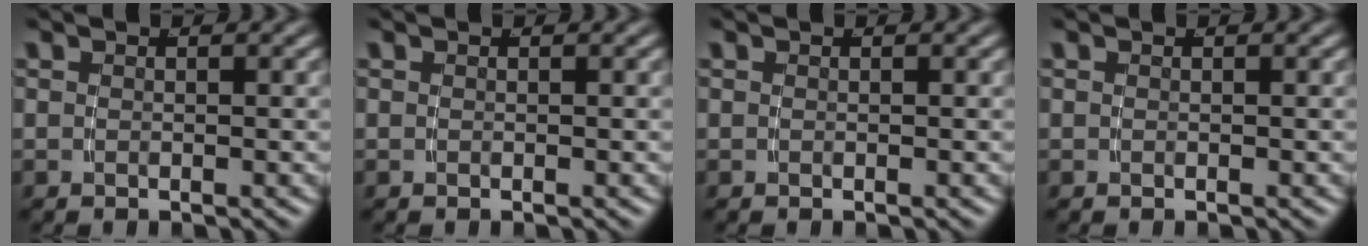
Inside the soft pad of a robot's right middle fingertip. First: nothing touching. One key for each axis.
{"total": 0.0}
{"total": 0.0}
{"total": 0.0}